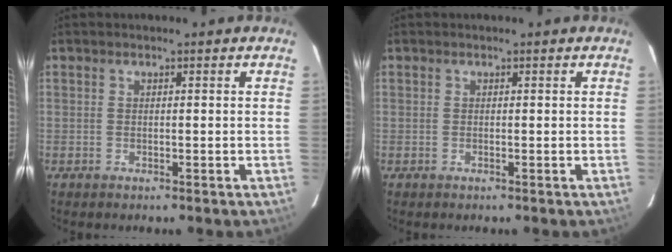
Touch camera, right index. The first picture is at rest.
{"total": 0.0}